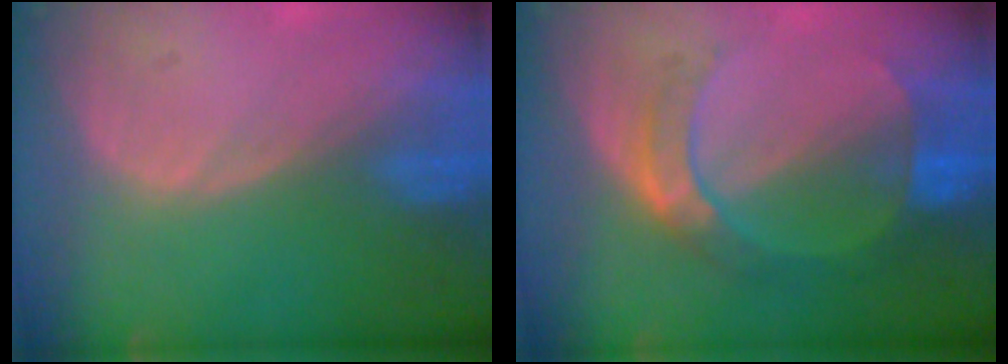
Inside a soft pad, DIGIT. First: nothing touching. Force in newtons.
{"total": 7.2, "press": 6.5, "slide": 3.1}